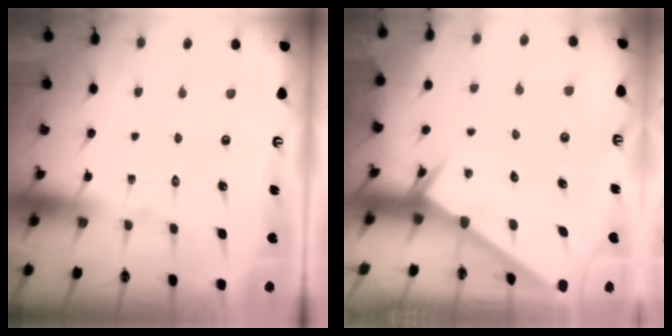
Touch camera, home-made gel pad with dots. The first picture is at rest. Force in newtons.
{"total": 2.7, "press": 2.7, "slide": 0.0}